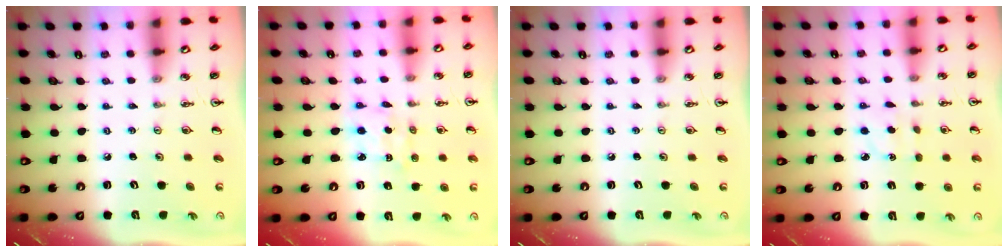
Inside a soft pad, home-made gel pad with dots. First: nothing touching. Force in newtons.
{"total": 2.9, "press": 2.9, "slide": 0.4}
{"total": 0.0}
{"total": 2.7, "press": 2.6, "slide": 0.9}